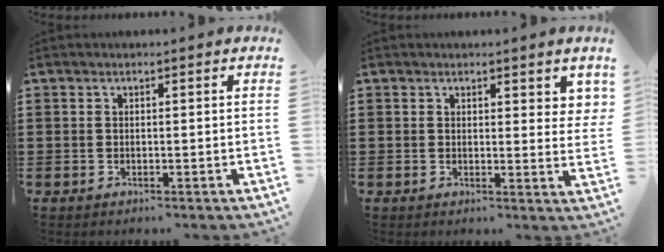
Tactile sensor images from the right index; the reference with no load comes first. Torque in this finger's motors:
{"motor_torque": [-0.18, 0.20, 0.15, 0.00]}